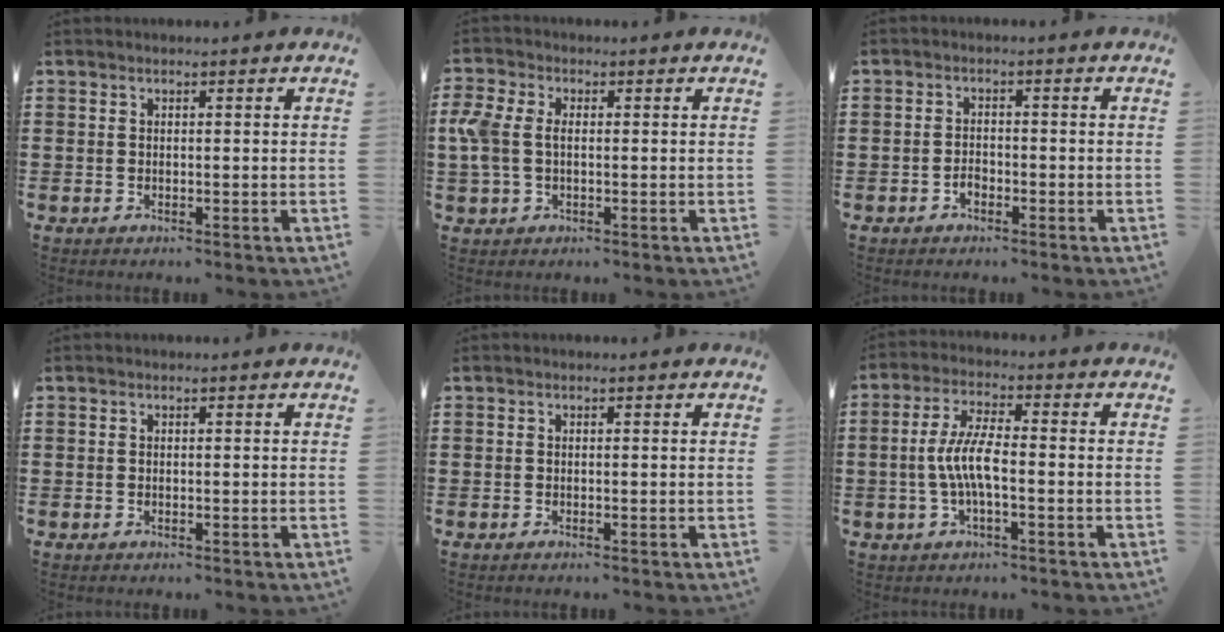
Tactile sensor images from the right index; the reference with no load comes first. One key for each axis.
{"total": 4.7, "fx": 0.0, "fy": 3.0, "fz": 3.6, "tx": -0.110, "ty": -0.004, "tz": -0.012}
{"total": 1.7, "fx": -1.0, "fy": 1.0, "fz": 0.8, "tx": -0.018, "ty": 0.000, "tz": -0.021}
{"total": 0.0}
{"total": 0.0}
{"total": 6.3, "fx": -1.2, "fy": 1.7, "fz": 5.9, "tx": -0.131, "ty": -0.006, "tz": -0.030}